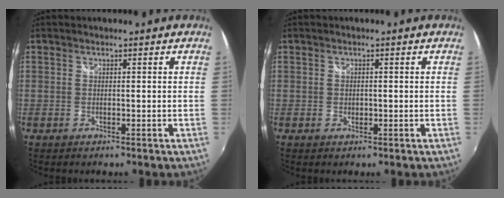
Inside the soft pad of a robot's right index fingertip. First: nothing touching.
{"total": 1.0, "force": [0.0, 0.8, 0.6], "torque": [-0.010, 0.000, -0.001]}